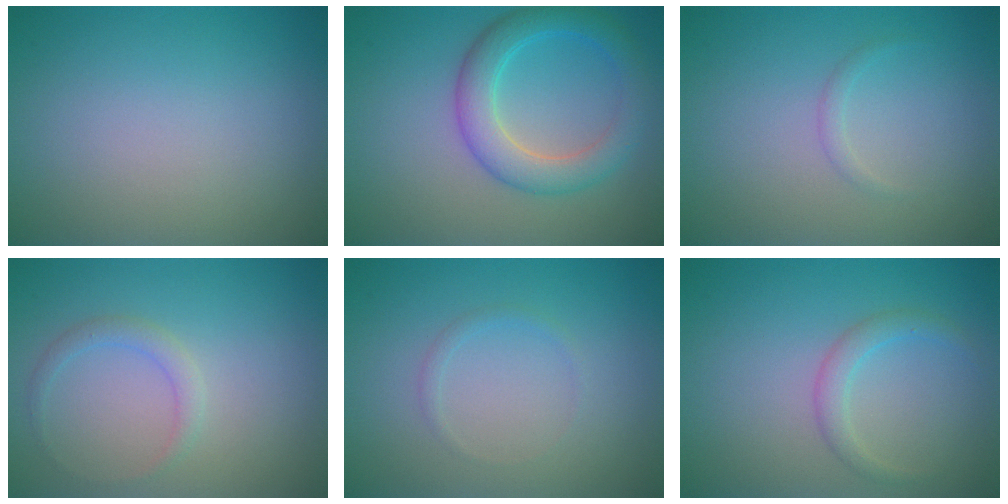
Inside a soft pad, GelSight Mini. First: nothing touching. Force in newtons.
{"total": 4.7, "press": 4.7, "slide": 0.2}
{"total": 0.7, "press": 0.7, "slide": 0.0}
{"total": 1.4, "press": 1.4, "slide": 0.1}
{"total": 0.7, "press": 0.7, "slide": 0.0}
{"total": 1.7, "press": 1.7, "slide": 0.1}